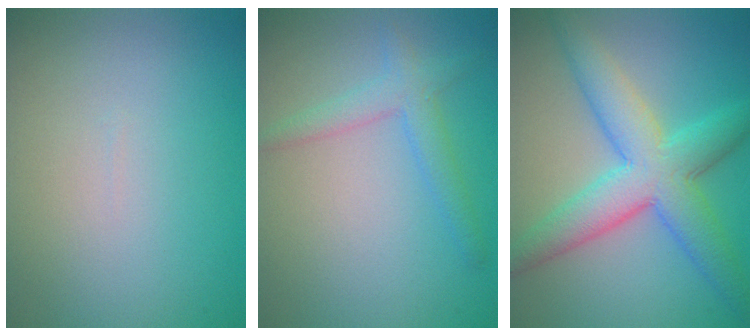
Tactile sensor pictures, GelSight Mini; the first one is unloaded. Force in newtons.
{"total": 2.5, "press": 2.5, "slide": 0.1}
{"total": 7.2, "press": 7.2, "slide": 0.2}